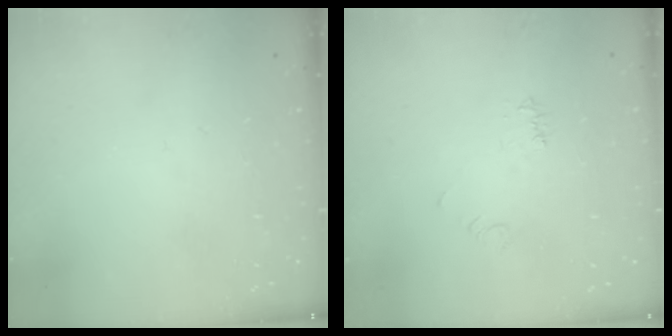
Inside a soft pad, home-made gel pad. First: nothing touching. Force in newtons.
{"total": 4.5, "press": 4.5, "slide": 0.7}